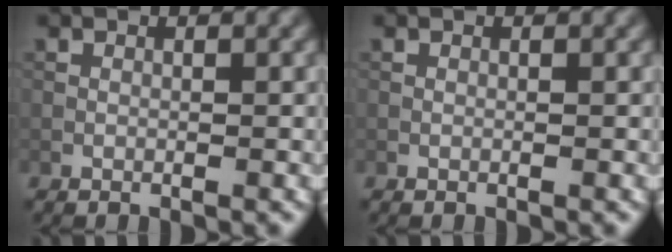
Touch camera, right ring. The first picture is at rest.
{"total": 0.0}